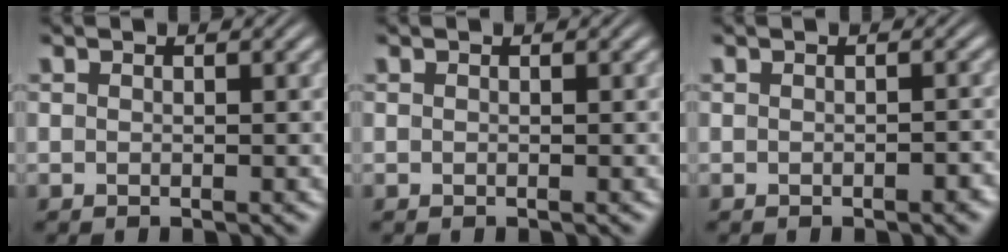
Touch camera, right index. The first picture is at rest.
{"total": 0.0}
{"total": 0.7, "force": [-0.6, 0.0, 0.2], "torque": [-0.008, 0.001, -0.011]}